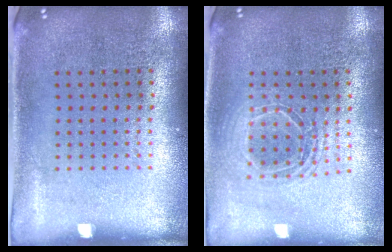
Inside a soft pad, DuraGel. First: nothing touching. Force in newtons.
{"total": 1.7, "press": 1.4, "slide": 0.9}